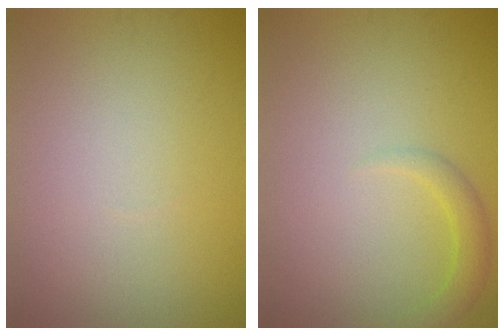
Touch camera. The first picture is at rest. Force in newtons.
{"total": 1.8, "press": 1.8, "slide": 0.2}